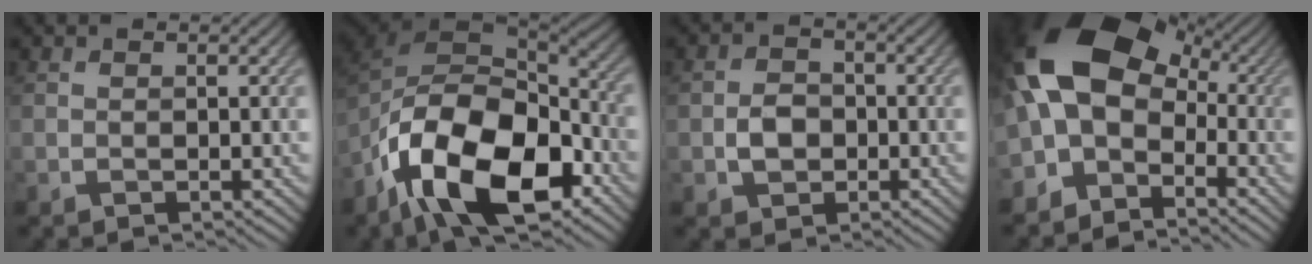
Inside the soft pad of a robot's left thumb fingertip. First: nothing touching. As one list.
[{"total": 18.9, "force": [-9.0, 10.4, 12.9], "torque": [-0.261, -0.037, -0.166]}, {"total": 3.1, "force": [-1.0, 2.4, 1.7], "torque": [-0.032, -0.001, -0.023]}, {"total": 13.5, "force": [-1.2, 9.3, 9.6], "torque": [-0.188, -0.010, -0.035]}]